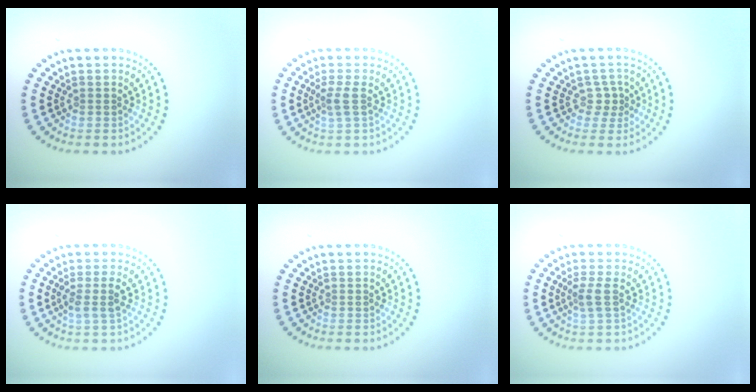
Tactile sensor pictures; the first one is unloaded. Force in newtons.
{"total": 1.6, "press": 1.3, "slide": 1.0}
{"total": 1.4, "press": 0.9, "slide": 1.0}
{"total": 1.9, "press": 1.5, "slide": 1.1}
{"total": 0.0}
{"total": 1.6, "press": 1.3, "slide": 1.0}